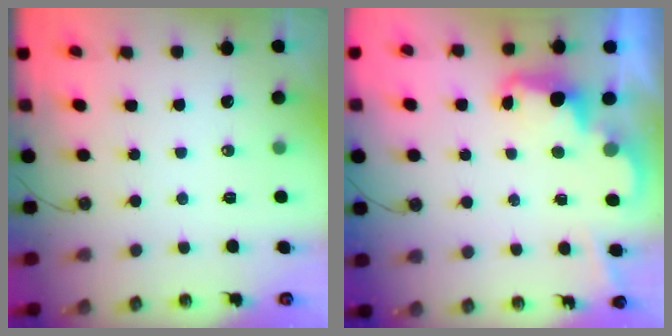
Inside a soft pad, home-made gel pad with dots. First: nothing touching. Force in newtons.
{"total": 2.4, "press": 2.3, "slide": 0.5}